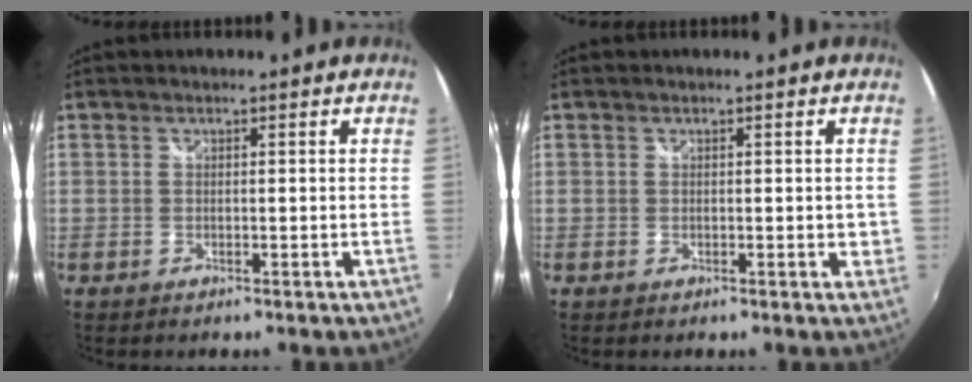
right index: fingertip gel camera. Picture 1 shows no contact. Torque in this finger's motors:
{"motor_torque": [1.22, 0.92, 0.00, 0.00]}